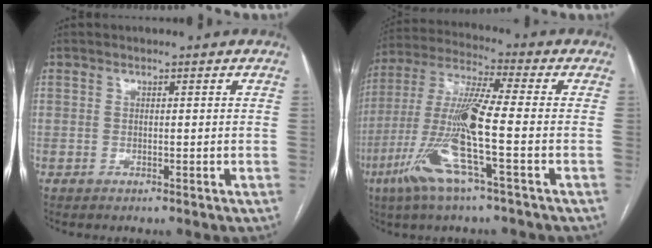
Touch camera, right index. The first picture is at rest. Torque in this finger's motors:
{"motor_torque": [0.61, -0.14, 1.05, 0.21]}